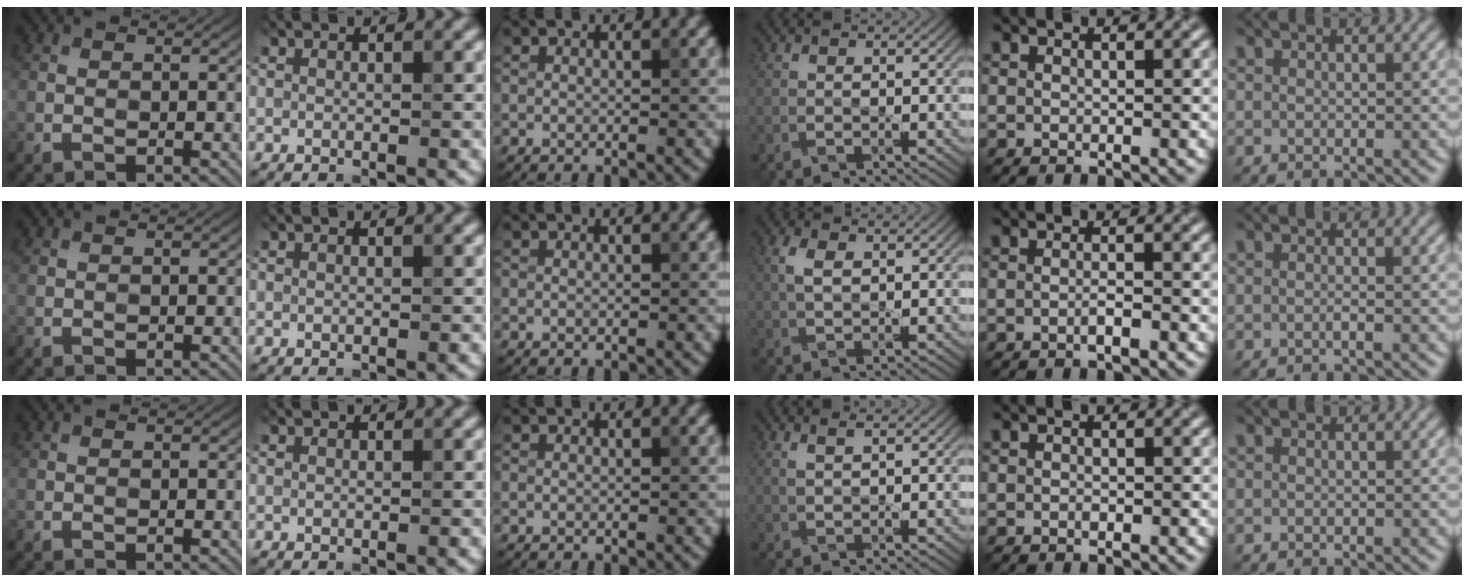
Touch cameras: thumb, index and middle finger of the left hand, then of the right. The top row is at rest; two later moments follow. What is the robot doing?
{"motion": "dispense", "object": "toothpaste"}